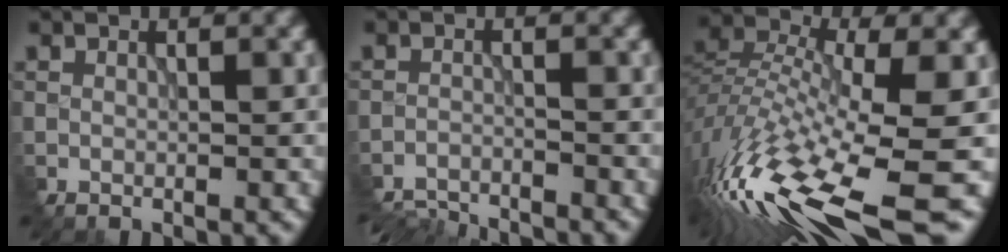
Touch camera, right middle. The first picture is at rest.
{"total": 7.0, "force": [-6.9, 0.6, 0.3], "torque": [-0.008, -0.008, -0.101]}
{"total": 13.6, "force": [-7.1, 4.2, 10.8], "torque": [-0.232, -0.002, -0.117]}